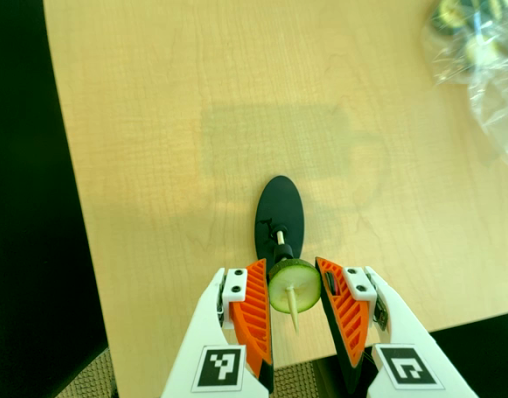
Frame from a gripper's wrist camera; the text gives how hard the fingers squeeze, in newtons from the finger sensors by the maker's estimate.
{"total": 8.8, "left": 8.8, "right": 8.8}